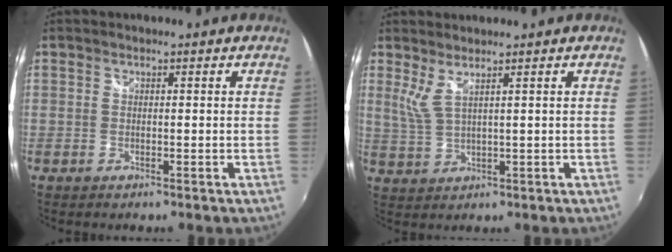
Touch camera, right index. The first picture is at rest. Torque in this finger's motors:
{"motor_torque": [0.00, 0.06, 0.14, 0.06]}